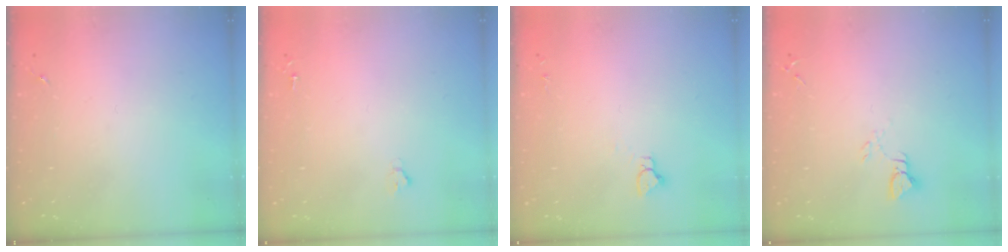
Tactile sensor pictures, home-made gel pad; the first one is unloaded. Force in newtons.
{"total": 1.6, "press": 1.6, "slide": 0.2}
{"total": 2.9, "press": 2.9, "slide": 0.2}
{"total": 2.8, "press": 2.8, "slide": 0.2}